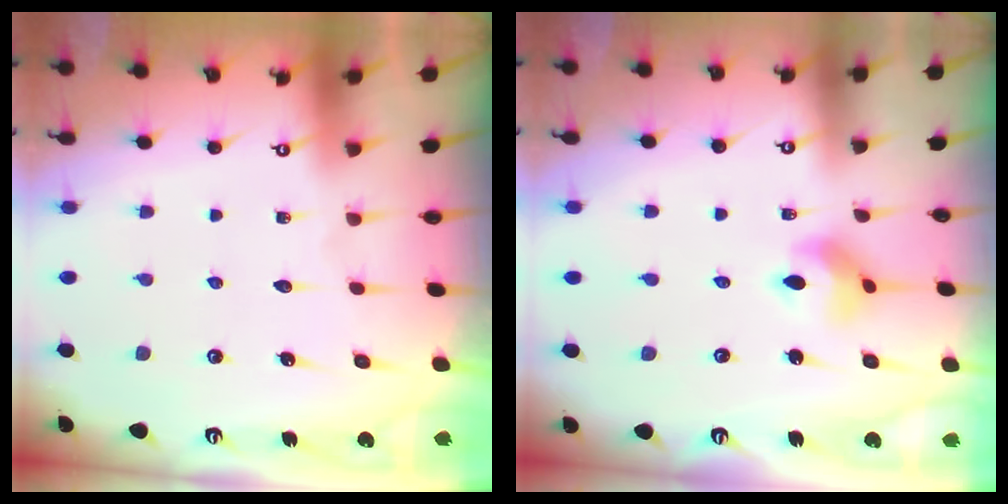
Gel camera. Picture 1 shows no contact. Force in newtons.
{"total": 5.5, "press": 5.5, "slide": 0.7}